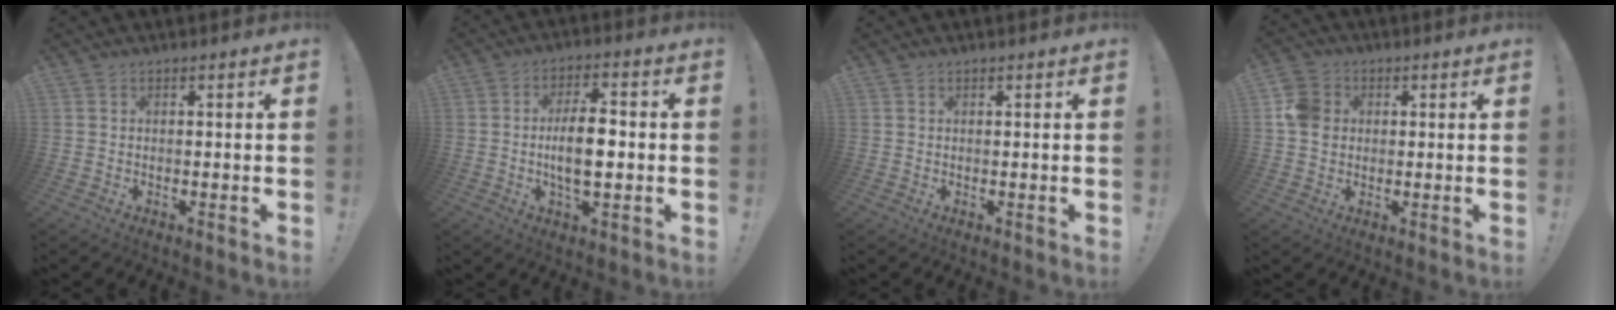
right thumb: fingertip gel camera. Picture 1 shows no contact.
{"total": 10.1, "force": [-1.3, 4.1, 9.2], "torque": [-0.172, 0.002, -0.029]}
{"total": 0.0}
{"total": 7.5, "force": [0.9, 6.6, 3.5], "torque": [-0.052, 0.012, 0.019]}